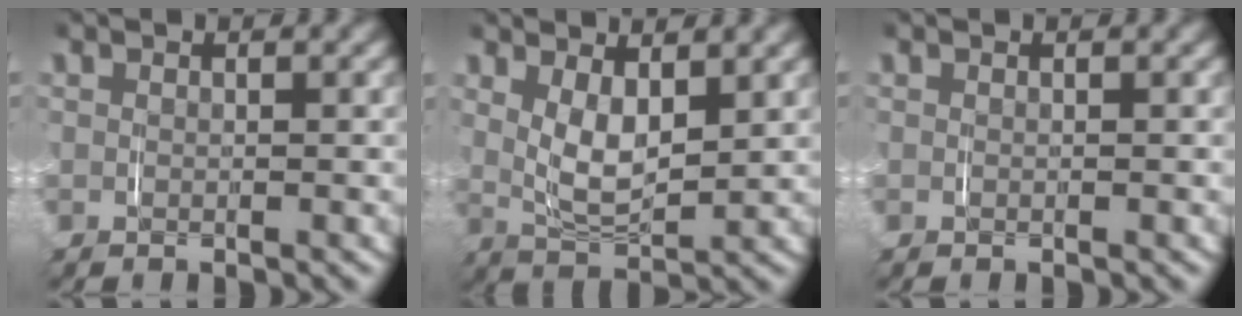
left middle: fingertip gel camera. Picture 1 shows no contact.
{"total": 5.0, "force": [1.1, 2.8, 3.9], "torque": [-0.082, -0.020, 0.022]}
{"total": 0.0}